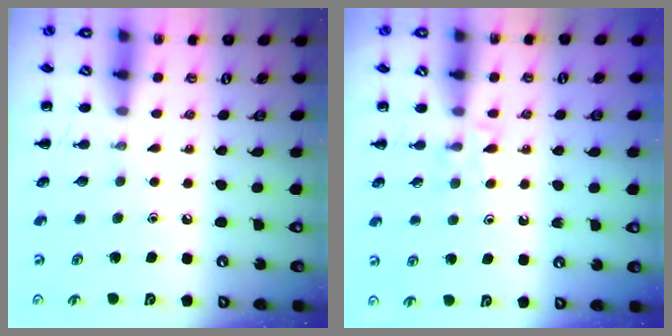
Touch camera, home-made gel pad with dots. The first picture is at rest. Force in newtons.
{"total": 5.0, "press": 4.6, "slide": 1.8}